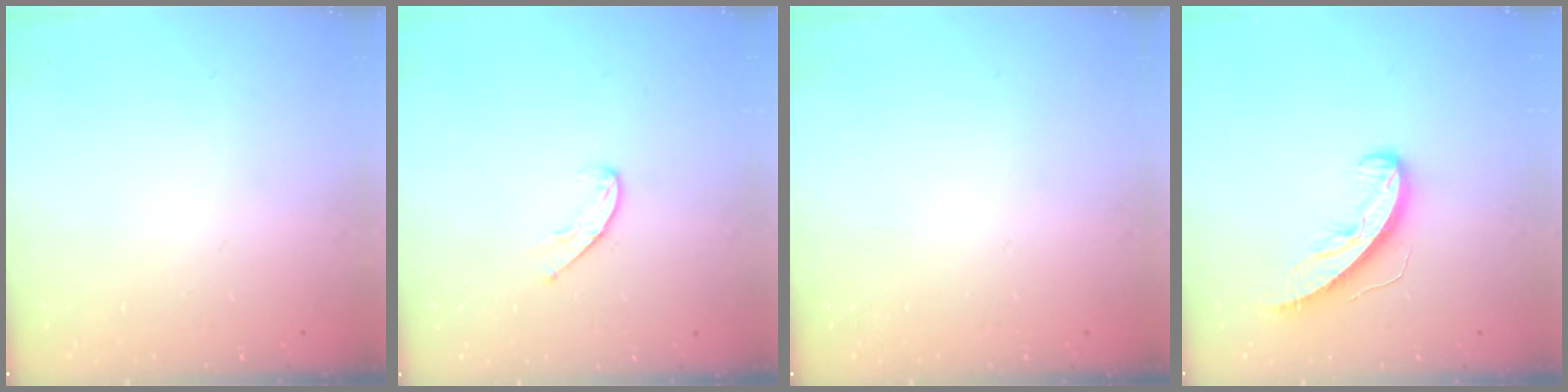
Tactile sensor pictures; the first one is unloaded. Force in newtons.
{"total": 6.5, "press": 6.4, "slide": 0.6}
{"total": 0.0}
{"total": 8.6, "press": 8.6, "slide": 0.2}